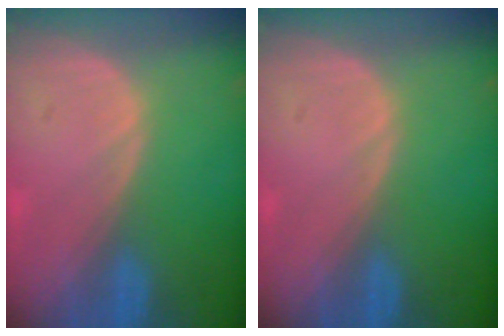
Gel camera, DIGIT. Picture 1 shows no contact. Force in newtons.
{"total": 0.0}